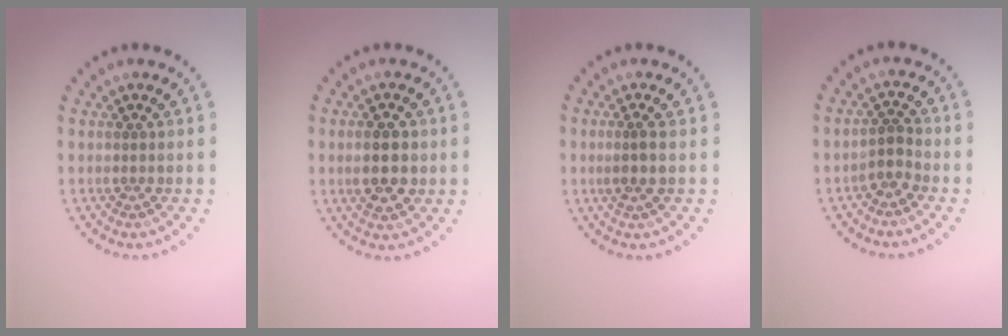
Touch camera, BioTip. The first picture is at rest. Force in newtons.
{"total": 4.1, "press": 4.1, "slide": 0.1}
{"total": 1.6, "press": 1.5, "slide": 0.7}
{"total": 1.6, "press": 1.2, "slide": 1.1}